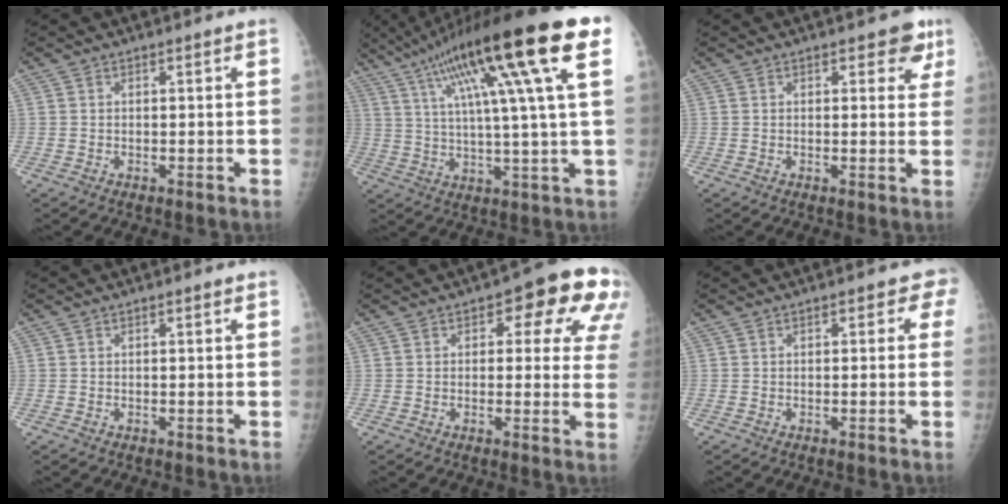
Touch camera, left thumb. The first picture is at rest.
{"total": 23.5, "force": [10.5, 2.0, 20.9], "torque": [-0.342, 0.006, 0.164]}
{"total": 4.0, "force": [2.3, 2.3, 2.3], "torque": [0.012, -0.007, 0.019]}
{"total": 0.0}
{"total": 13.1, "force": [5.0, 6.3, 10.3], "torque": [-0.063, -0.003, 0.048]}
{"total": 2.5, "force": [0.7, 1.6, 1.8], "torque": [0.005, 0.005, -0.003]}